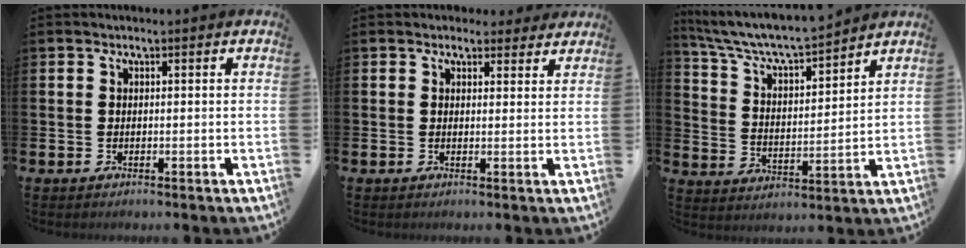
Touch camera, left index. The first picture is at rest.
{"total": 2.0, "force": [1.8, 0.9, 0.0], "torque": [0.010, -0.007, 0.030]}
{"total": 6.6, "force": [6.3, 0.7, 1.9], "torque": [-0.075, -0.049, 0.107]}